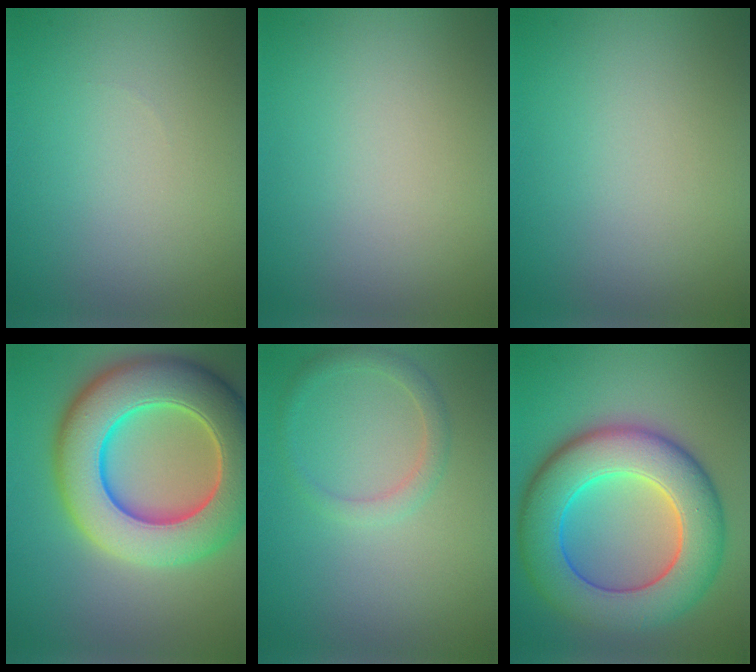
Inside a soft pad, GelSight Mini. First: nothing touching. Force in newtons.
{"total": 0.0}
{"total": 0.0}
{"total": 12.6, "press": 12.6, "slide": 0.6}
{"total": 1.7, "press": 1.7, "slide": 0.1}
{"total": 11.3, "press": 11.3, "slide": 0.1}